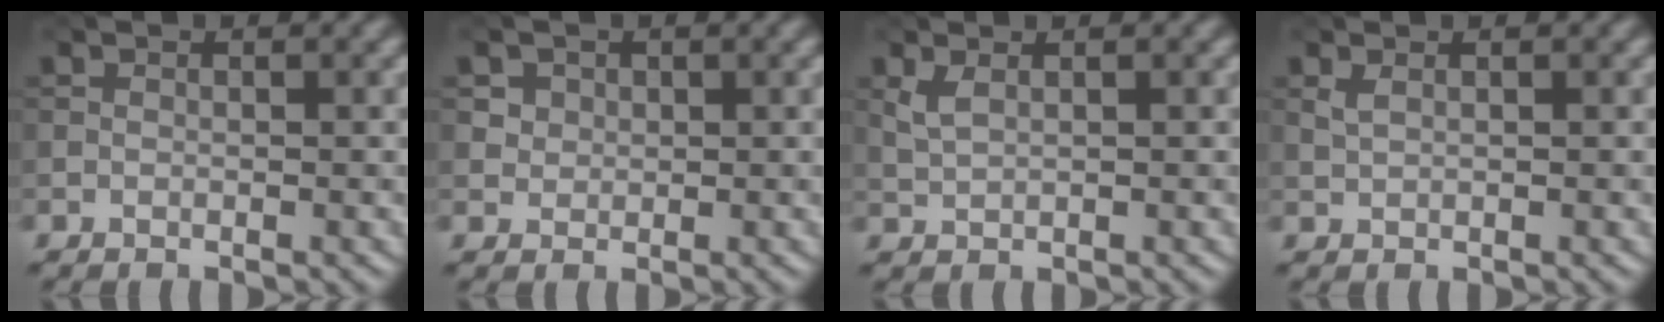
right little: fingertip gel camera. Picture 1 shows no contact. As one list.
[{"total": 2.2, "force": [1.0, 1.8, 0.8], "torque": [-0.025, -0.006, 0.033]}, {"total": 1.4, "force": [0.7, 0.6, 1.0], "torque": [-0.028, -0.001, 0.020]}, {"total": 0.8, "force": [0.5, 0.4, 0.5], "torque": [-0.019, 0.000, 0.012]}]